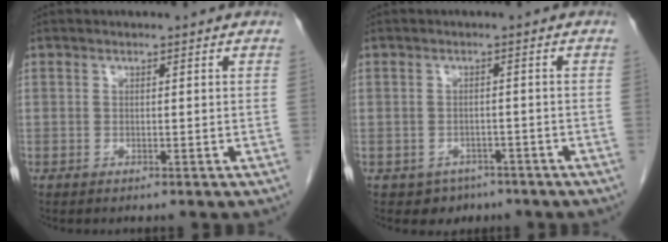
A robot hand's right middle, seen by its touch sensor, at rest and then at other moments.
{"total": 3.5, "force": [-2.2, 2.7, 0.2], "torque": [-0.006, 0.011, -0.025]}